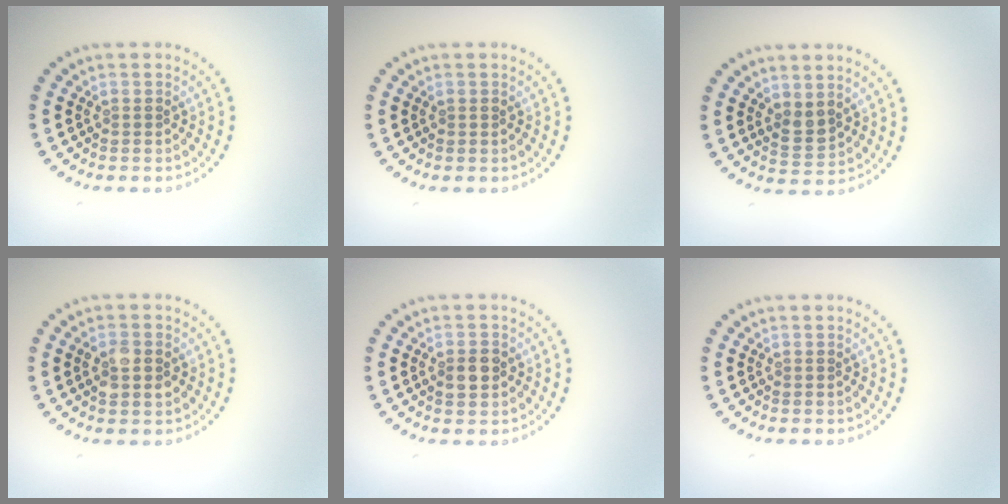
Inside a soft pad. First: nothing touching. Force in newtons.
{"total": 0.5, "press": 0.5, "slide": 0.1}
{"total": 1.7, "press": 1.6, "slide": 0.7}
{"total": 2.4, "press": 2.4, "slide": 0.2}
{"total": 2.4, "press": 2.4, "slide": 0.0}
{"total": 0.0}